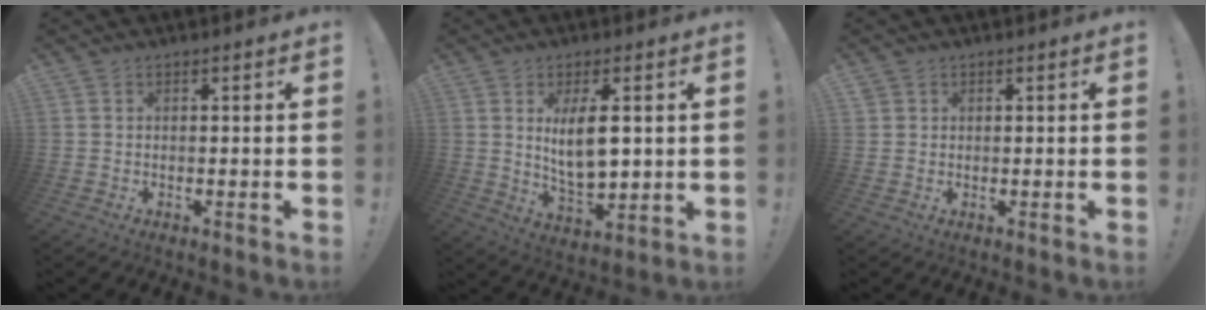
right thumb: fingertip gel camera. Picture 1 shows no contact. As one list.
[{"total": 9.9, "force": [2.2, 4.2, 8.7], "torque": [-0.150, -0.015, 0.032]}, {"total": 1.7, "force": [1.0, 1.3, 0.3], "torque": [-0.003, -0.003, 0.020]}]